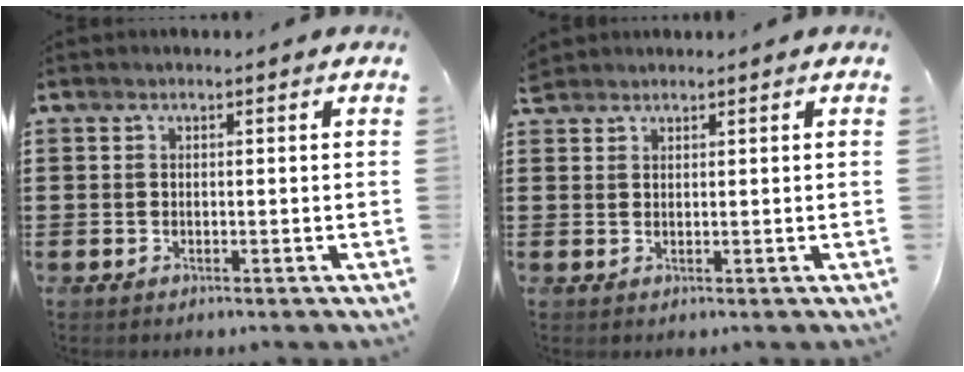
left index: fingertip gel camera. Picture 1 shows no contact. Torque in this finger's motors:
{"motor_torque": [0.23, 0.19, 0.05, 0.01]}